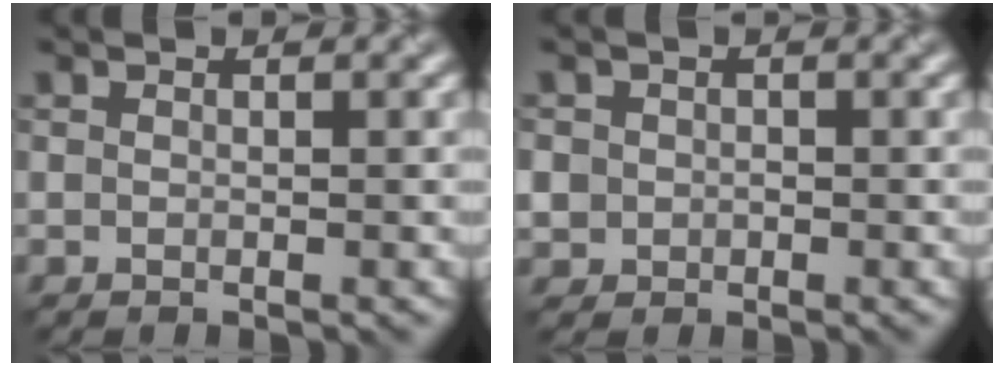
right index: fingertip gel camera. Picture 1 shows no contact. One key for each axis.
{"total": 2.8, "fx": -0.2, "fy": 2.8, "fz": 0.3, "tx": 0.001, "ty": 0.017, "tz": -0.027}